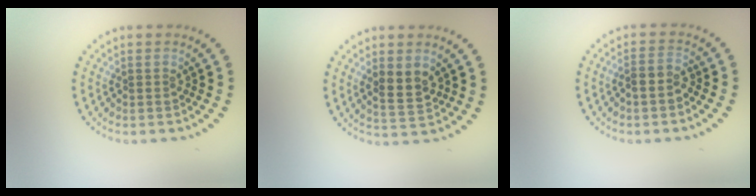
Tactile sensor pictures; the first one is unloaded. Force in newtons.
{"total": 2.7, "press": 2.6, "slide": 0.6}
{"total": 1.9, "press": 1.6, "slide": 0.9}